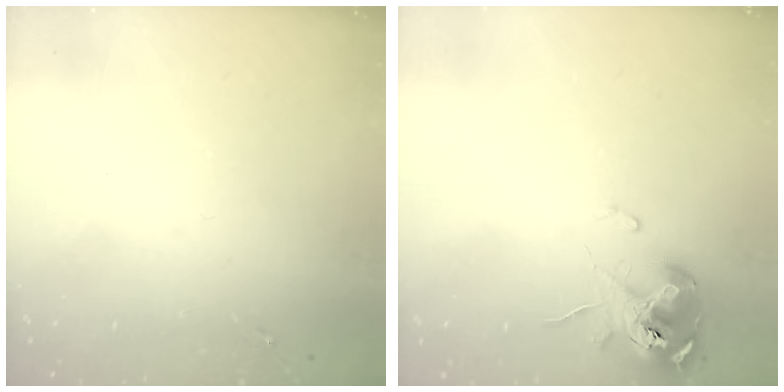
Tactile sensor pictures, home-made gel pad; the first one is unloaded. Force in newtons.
{"total": 10.8, "press": 10.7, "slide": 1.2}